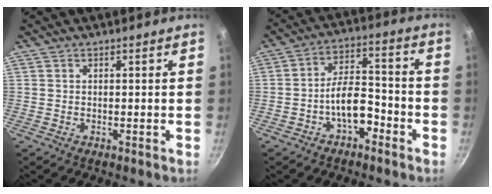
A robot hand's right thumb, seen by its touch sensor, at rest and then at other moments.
{"total": 8.4, "force": [-4.0, 4.4, 6.0], "torque": [-0.074, 0.052, -0.066]}